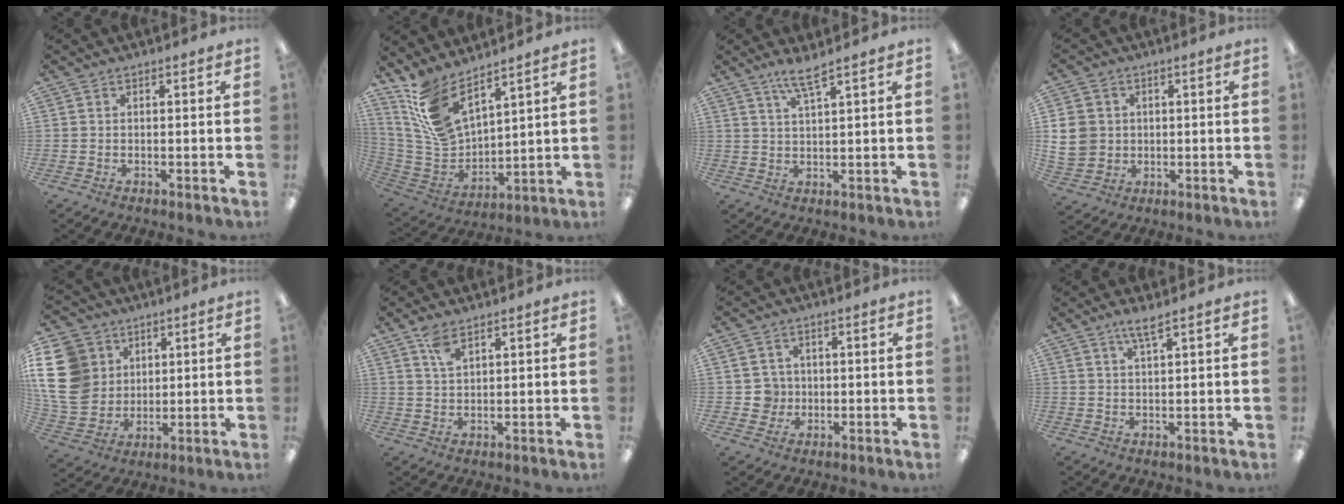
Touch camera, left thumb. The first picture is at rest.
{"total": 13.9, "force": [9.7, 6.5, 7.6], "torque": [-0.188, -0.045, 0.187]}
{"total": 4.3, "force": [3.4, 0.2, 2.7], "torque": [-0.063, -0.008, 0.059]}
{"total": 8.8, "force": [0.6, 7.9, 3.8], "torque": [-0.091, 0.013, 0.014]}
{"total": 17.7, "force": [4.5, 15.1, 8.1], "torque": [-0.177, -0.015, 0.091]}
{"total": 4.1, "force": [2.9, 1.5, 2.5], "torque": [-0.051, -0.004, 0.052]}
{"total": 4.4, "force": [-0.1, 4.4, 0.4], "torque": [-0.010, 0.009, -0.001]}
{"total": 3.4, "force": [2.4, 0.4, 2.4], "torque": [-0.054, 0.001, 0.042]}